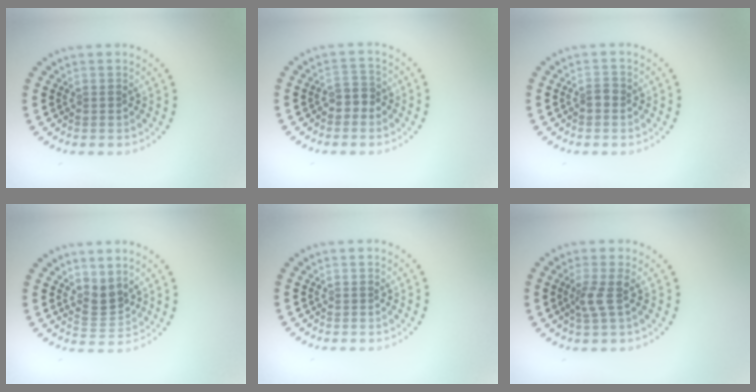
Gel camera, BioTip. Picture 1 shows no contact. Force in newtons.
{"total": 1.9, "press": 1.6, "slide": 1.0}
{"total": 1.1, "press": 1.1, "slide": 0.2}
{"total": 2.3, "press": 1.6, "slide": 1.6}
{"total": 0.0}
{"total": 1.9, "press": 1.4, "slide": 1.2}